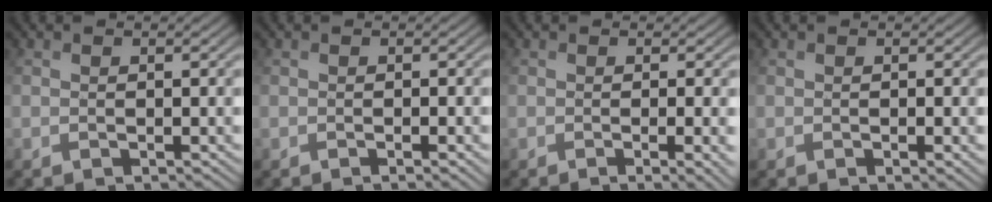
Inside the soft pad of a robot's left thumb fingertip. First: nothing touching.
{"total": 2.0, "force": [-0.9, 0.6, 1.7], "torque": [-0.023, -0.001, 0.004]}
{"total": 5.3, "force": [-1.0, 2.2, 4.7], "torque": [-0.055, -0.004, 0.010]}
{"total": 1.9, "force": [-0.4, 1.0, 1.5], "torque": [-0.026, -0.003, 0.002]}